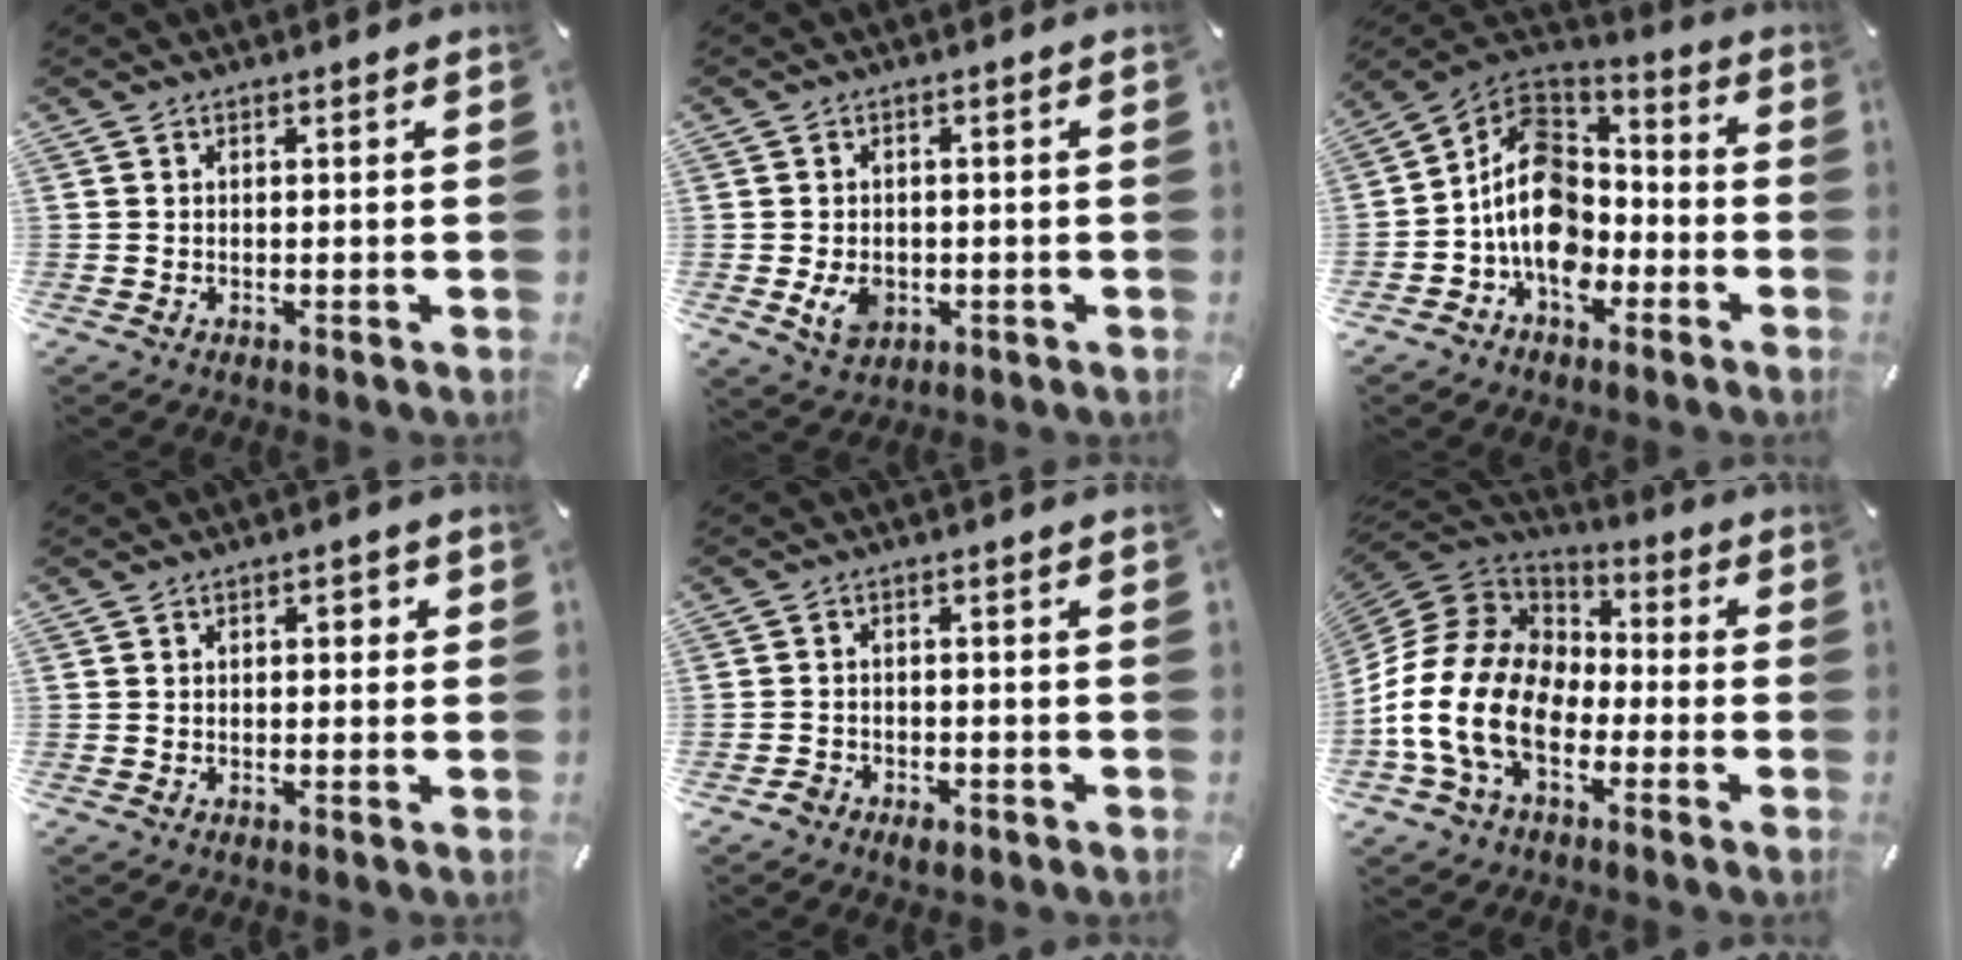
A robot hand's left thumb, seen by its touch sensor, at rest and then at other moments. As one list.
[{"total": 4.9, "force": [-1.1, 3.8, 2.9], "torque": [-0.045, -0.003, -0.019]}, {"total": 14.5, "force": [-4.4, 11.0, 8.3], "torque": [-0.165, 0.023, -0.085]}, {"total": 2.2, "force": [0.2, 1.3, 1.7], "torque": [-0.019, 0.003, -0.004]}, {"total": 2.9, "force": [-2.0, 1.9, 0.8], "torque": [-0.011, 0.012, -0.040]}, {"total": 16.7, "force": [-6.0, 11.8, 10.1], "torque": [-0.237, 0.010, -0.112]}]